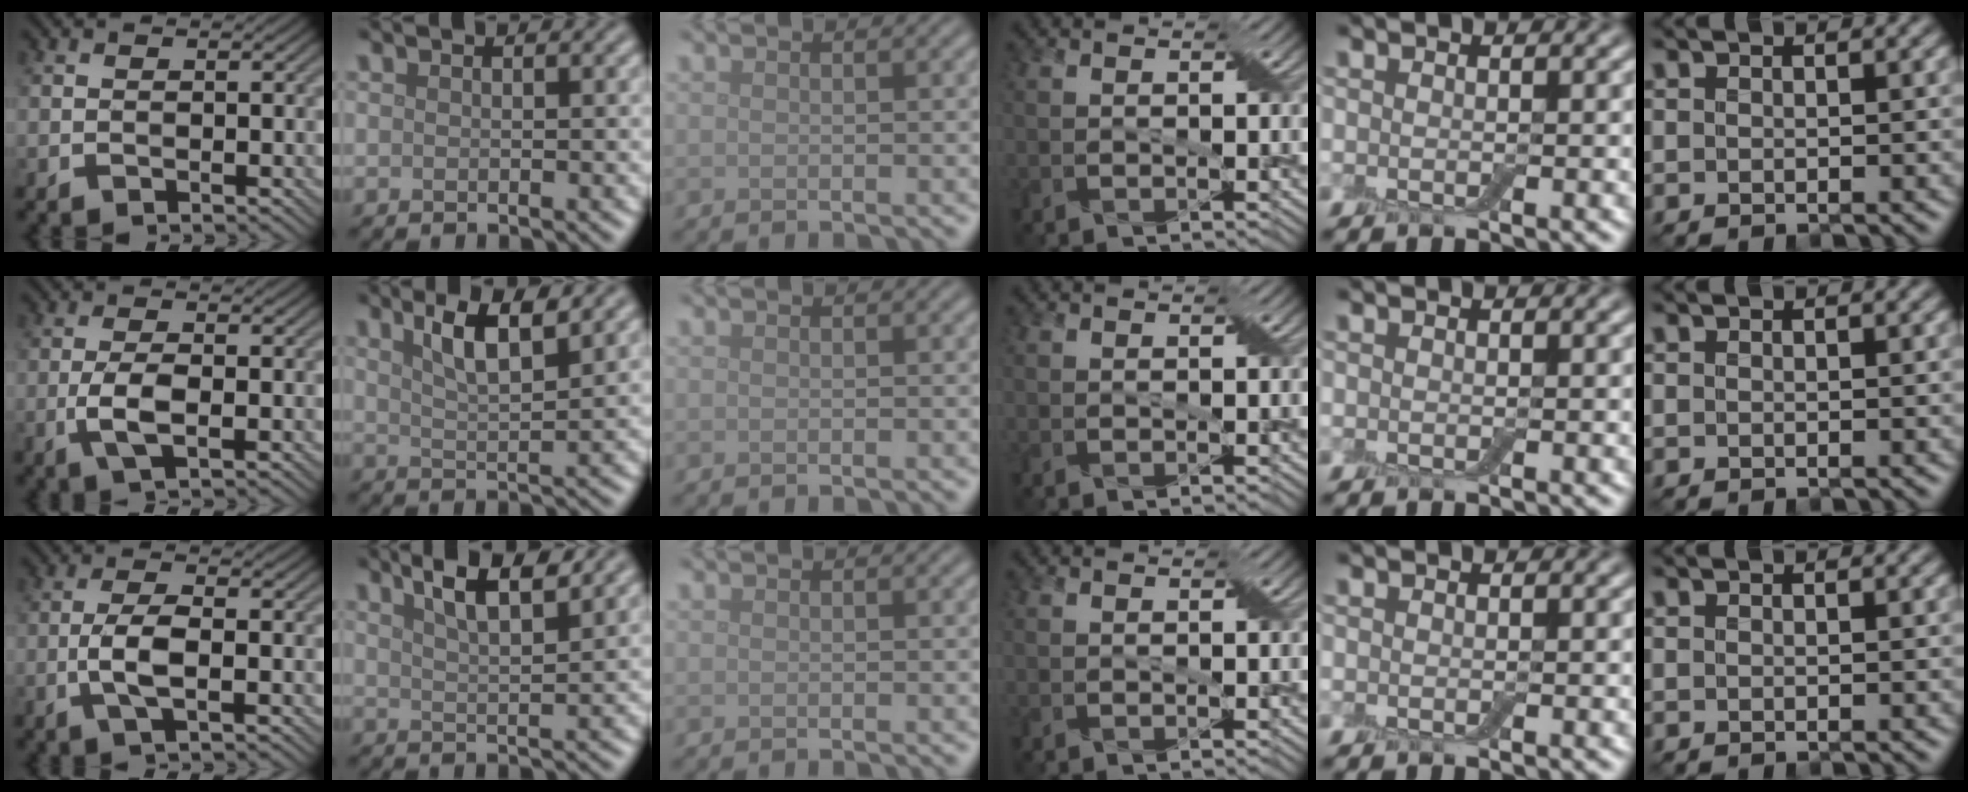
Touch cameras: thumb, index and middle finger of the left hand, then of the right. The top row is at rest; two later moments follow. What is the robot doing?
{"motion": "shake", "object": "box of matches"}